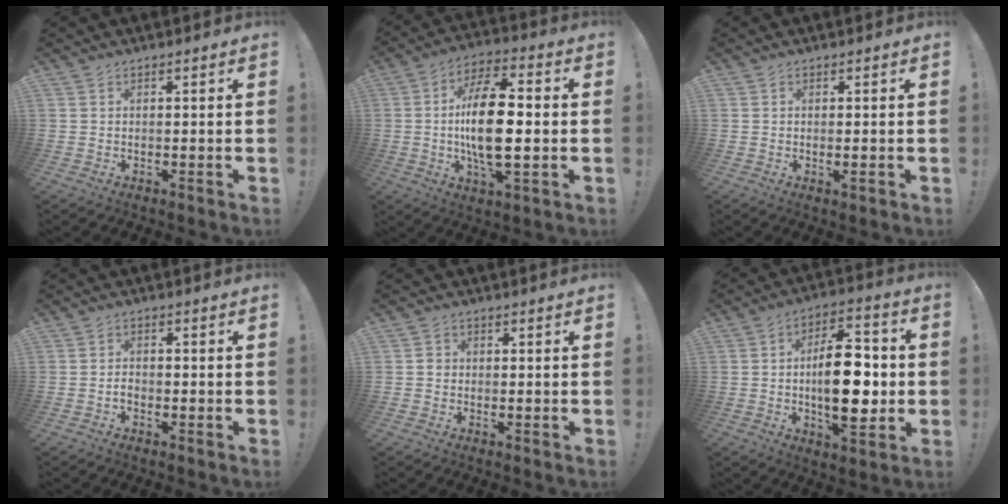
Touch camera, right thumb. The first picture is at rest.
{"total": 17.4, "force": [-0.9, 7.3, 15.7], "torque": [-0.290, -0.001, -0.024]}
{"total": 1.3, "force": [0.1, 0.2, 1.3], "torque": [-0.016, -0.004, 0.000]}
{"total": 2.0, "force": [-1.2, 0.9, 1.3], "torque": [-0.022, 0.006, -0.021]}
{"total": 1.9, "force": [-0.3, 1.6, 0.9], "torque": [-0.007, 0.004, -0.008]}
{"total": 18.9, "force": [-1.1, 9.0, 16.6], "torque": [-0.260, 0.004, -0.020]}